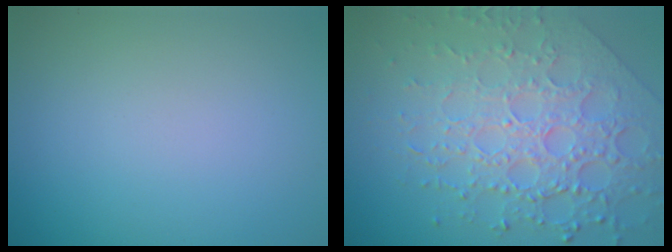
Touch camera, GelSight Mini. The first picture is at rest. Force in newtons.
{"total": 7.7, "press": 5.4, "slide": 5.5}